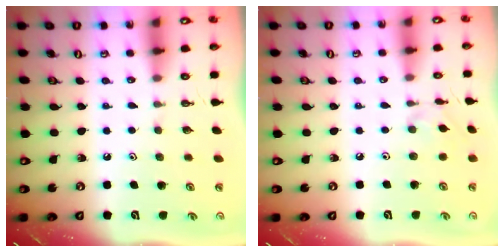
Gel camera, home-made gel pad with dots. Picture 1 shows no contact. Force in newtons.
{"total": 1.6, "press": 1.5, "slide": 0.4}